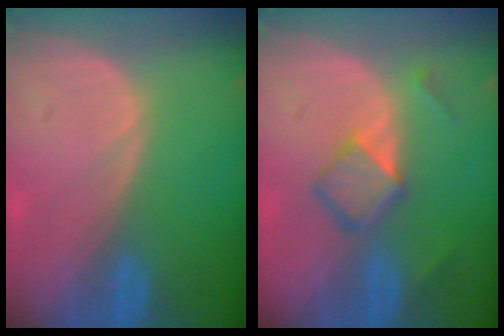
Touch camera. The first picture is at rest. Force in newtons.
{"total": 5.1, "press": 4.7, "slide": 2.0}